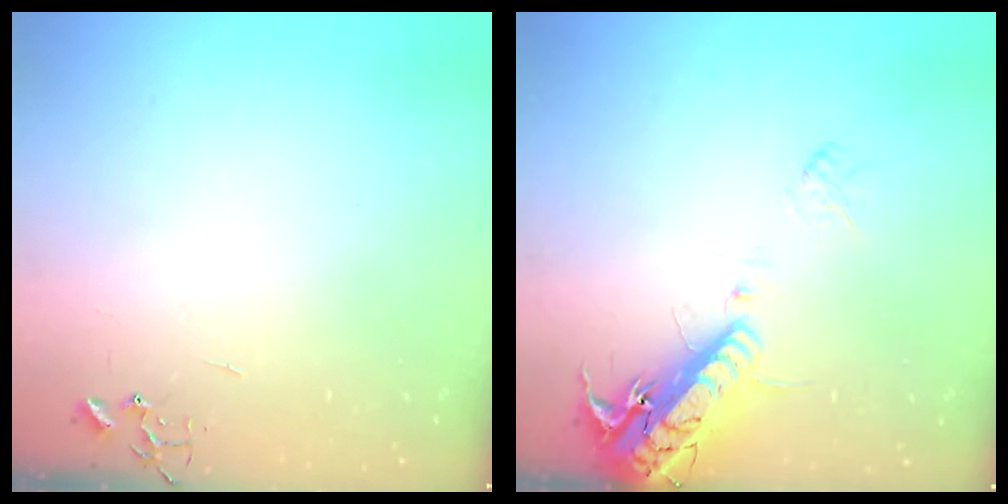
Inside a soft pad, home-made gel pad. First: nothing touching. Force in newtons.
{"total": 16.4, "press": 15.9, "slide": 3.8}